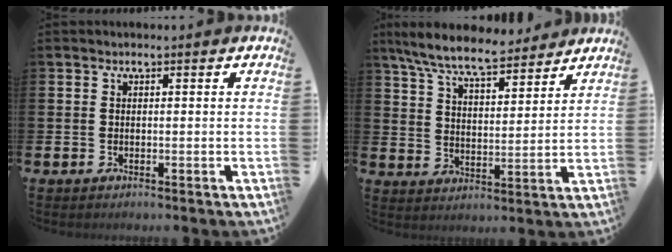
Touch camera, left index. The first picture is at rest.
{"total": 8.4, "force": [7.6, 1.4, 3.1], "torque": [-0.087, -0.038, 0.136]}